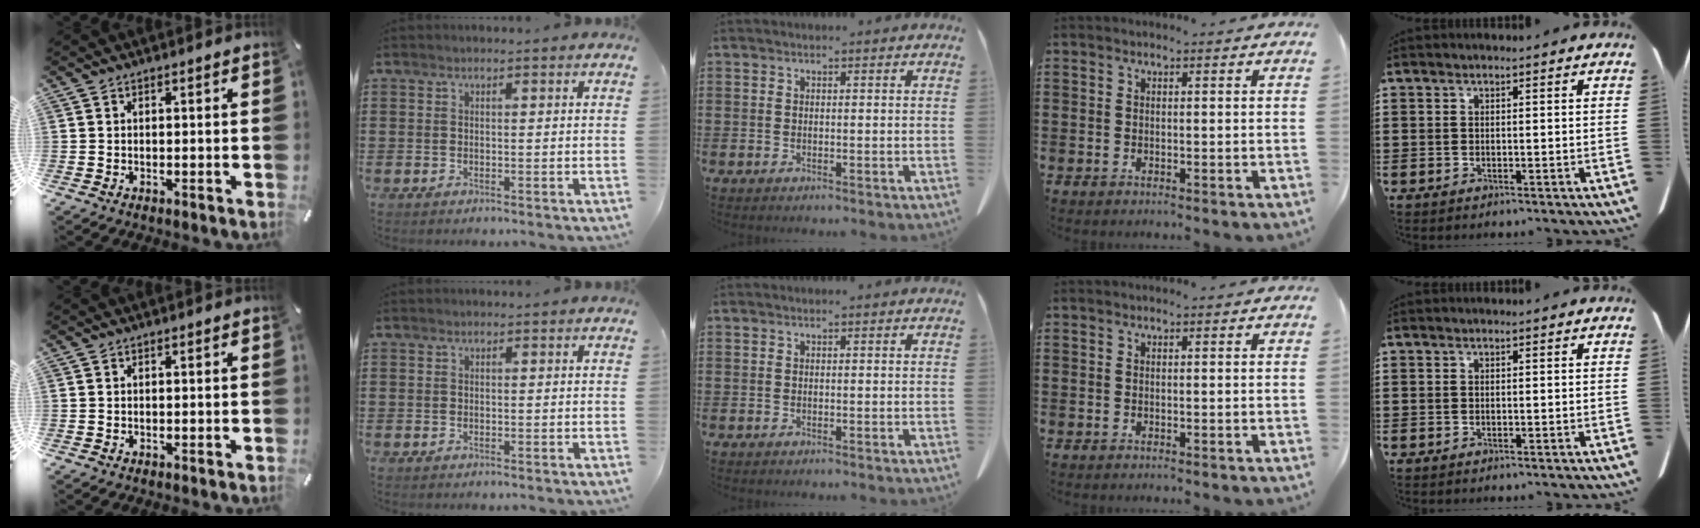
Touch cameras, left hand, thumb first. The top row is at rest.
{}